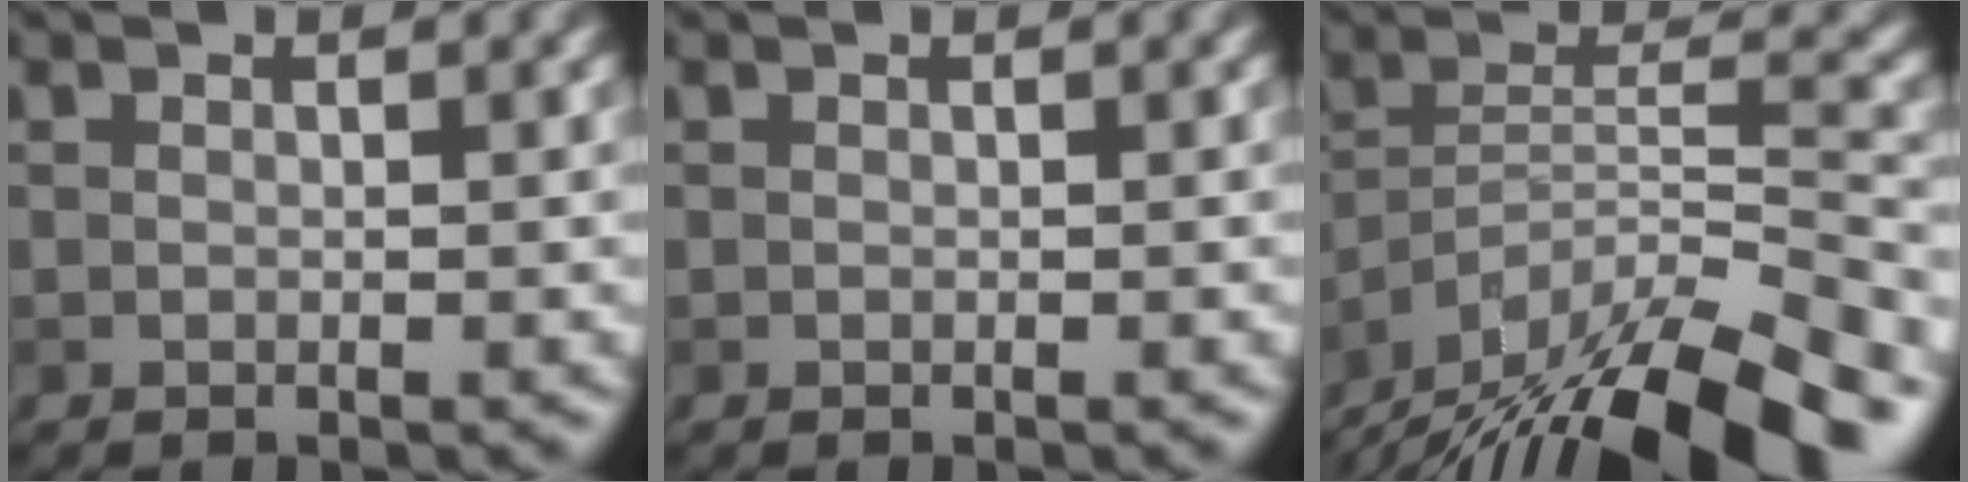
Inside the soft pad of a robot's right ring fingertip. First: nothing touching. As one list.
[{"total": 0.0}, {"total": 16.3, "force": [-13.4, 3.5, 8.6], "torque": [-0.140, 0.007, -0.206]}]